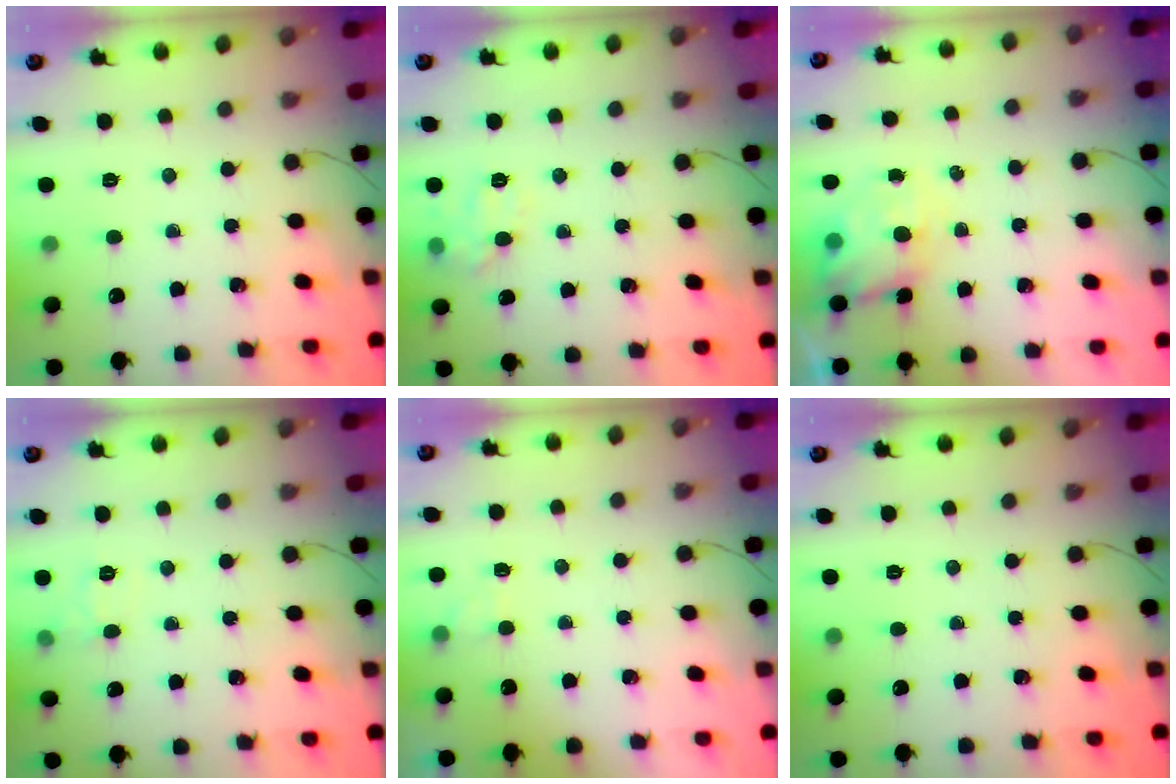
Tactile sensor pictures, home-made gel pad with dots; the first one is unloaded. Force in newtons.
{"total": 8.0, "press": 8.0, "slide": 0.4}
{"total": 5.2, "press": 5.0, "slide": 1.4}
{"total": 6.0, "press": 5.8, "slide": 1.6}
{"total": 2.0, "press": 1.4, "slide": 1.4}
{"total": 0.0}